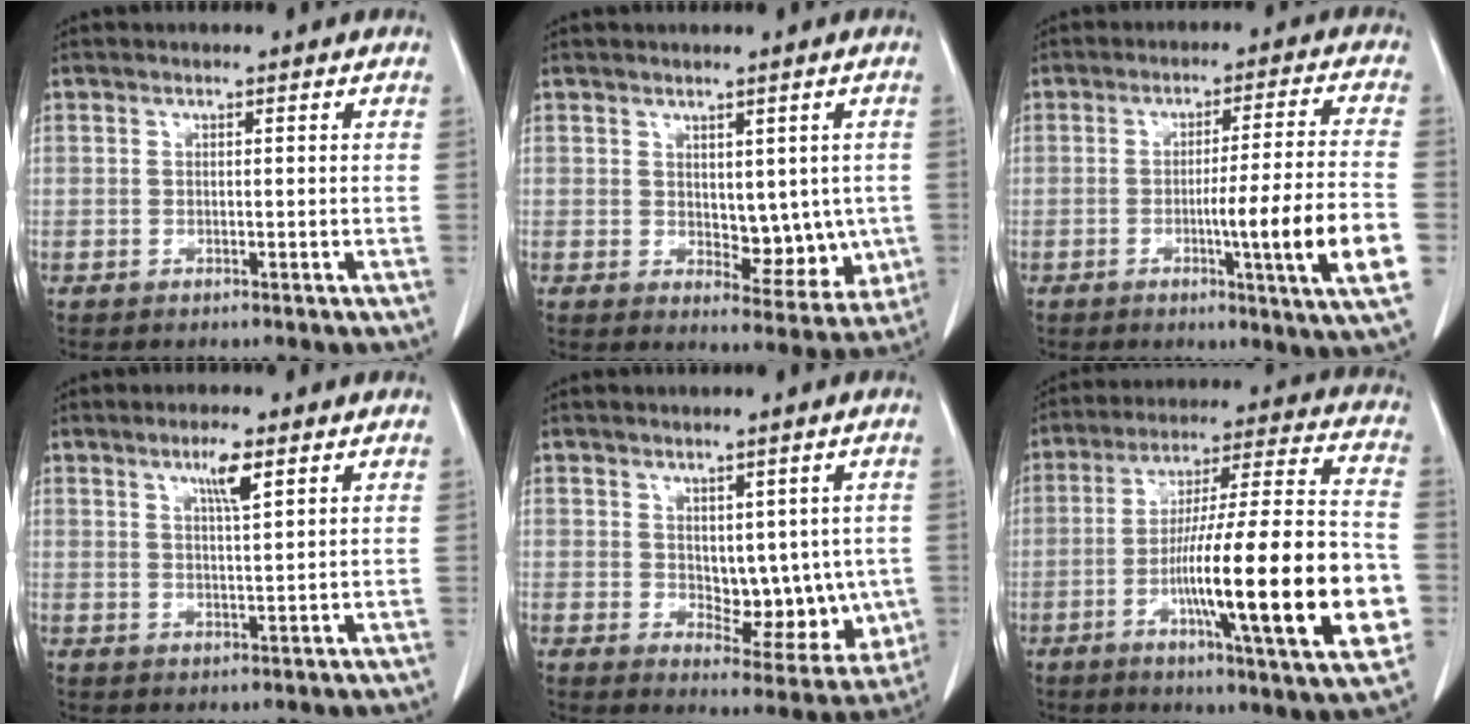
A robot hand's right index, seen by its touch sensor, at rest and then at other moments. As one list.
[{"total": 7.3, "force": [0.2, 4.2, 6.0], "torque": [-0.054, -0.006, 0.016]}, {"total": 13.1, "force": [-3.5, -1.5, 12.5], "torque": [-0.185, -0.018, -0.057]}, {"total": 3.9, "force": [2.2, 0.1, 3.2], "torque": [-0.058, -0.003, 0.039]}, {"total": 9.4, "force": [0.5, 5.4, 7.6], "torque": [-0.080, -0.005, 0.023]}, {"total": 24.5, "force": [-5.9, 1.6, 23.7], "torque": [-0.333, -0.005, -0.093]}]